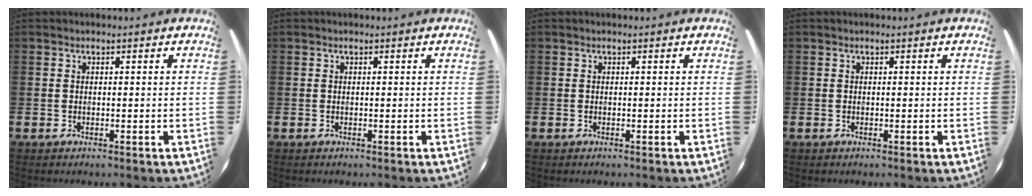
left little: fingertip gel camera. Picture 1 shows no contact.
{"total": 0.0}
{"total": 0.0}
{"total": 0.0}